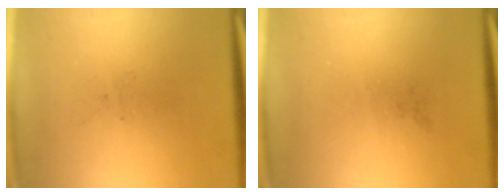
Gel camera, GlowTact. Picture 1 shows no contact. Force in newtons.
{"total": 0.0}